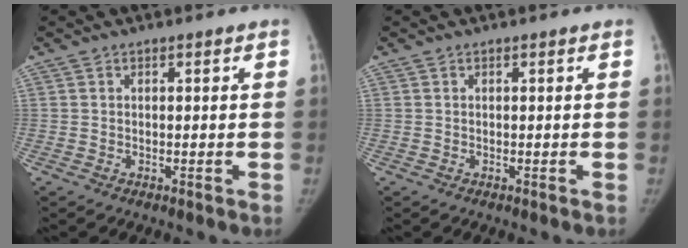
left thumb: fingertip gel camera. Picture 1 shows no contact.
{"total": 0.0}